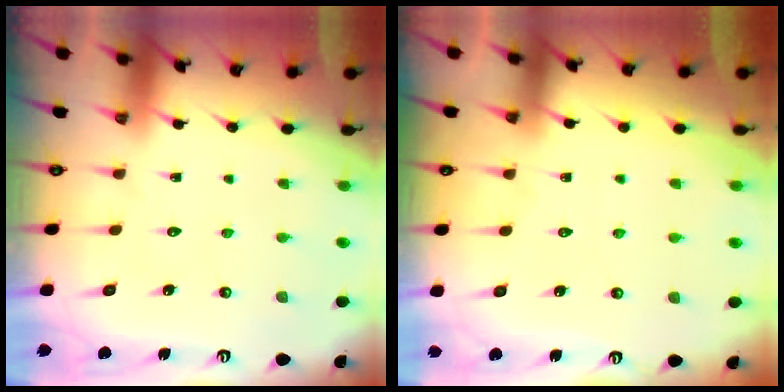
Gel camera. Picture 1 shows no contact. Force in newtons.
{"total": 4.7, "press": 4.7, "slide": 0.7}